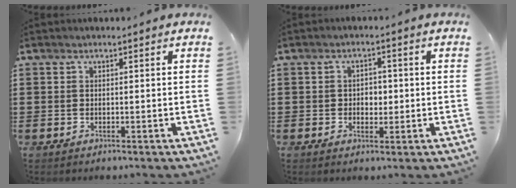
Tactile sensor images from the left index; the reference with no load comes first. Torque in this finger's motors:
{"motor_torque": [-0.01, 0.14, 0.19, 0.02]}